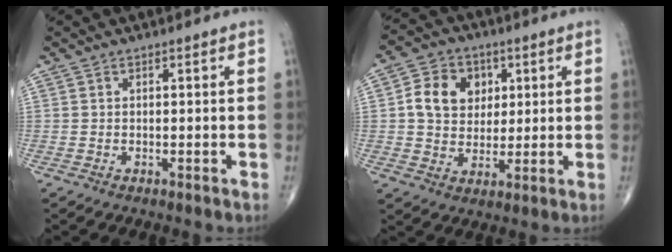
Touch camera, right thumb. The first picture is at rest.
{"total": 10.3, "force": [2.4, 8.4, 5.5], "torque": [-0.060, -0.001, 0.038]}